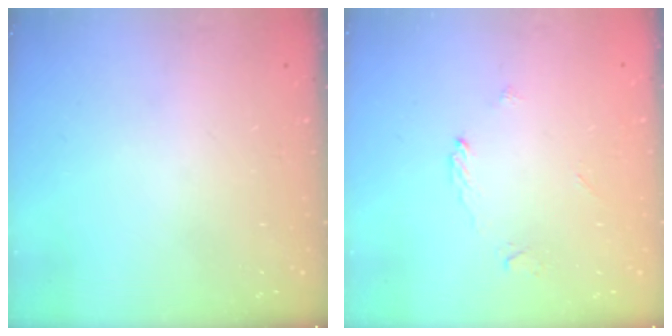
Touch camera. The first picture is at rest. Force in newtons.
{"total": 2.2, "press": 2.2, "slide": 0.3}